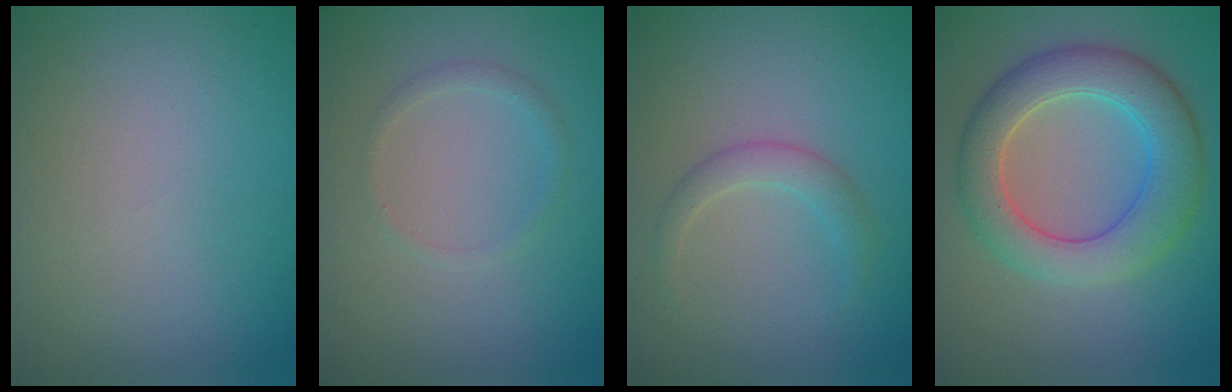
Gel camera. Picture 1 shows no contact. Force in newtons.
{"total": 0.9, "press": 0.9, "slide": 0.1}
{"total": 1.7, "press": 1.7, "slide": 0.1}
{"total": 6.3, "press": 6.3, "slide": 0.0}